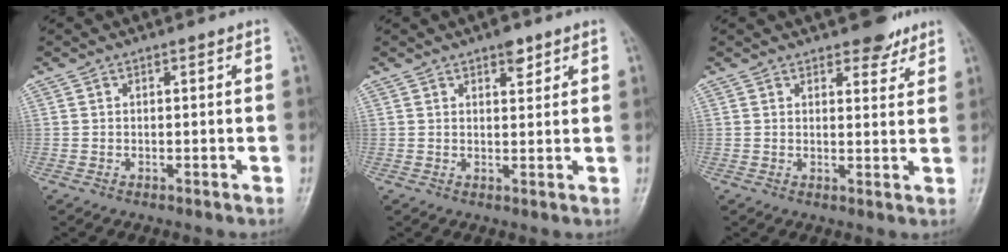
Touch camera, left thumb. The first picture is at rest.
{"total": 3.0, "force": [2.0, 1.3, 1.8], "torque": [-0.015, -0.010, 0.028]}
{"total": 4.3, "force": [3.4, 1.9, 1.8], "torque": [0.004, -0.019, 0.046]}